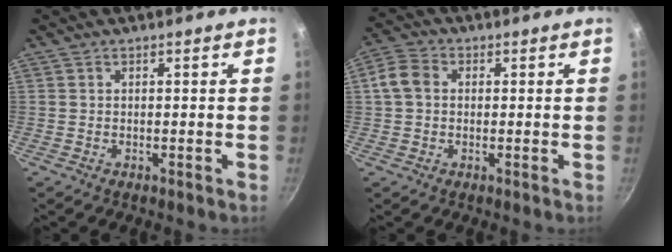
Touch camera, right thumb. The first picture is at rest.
{"total": 5.4, "force": [0.5, 4.4, 3.1], "torque": [-0.051, 0.011, -0.006]}